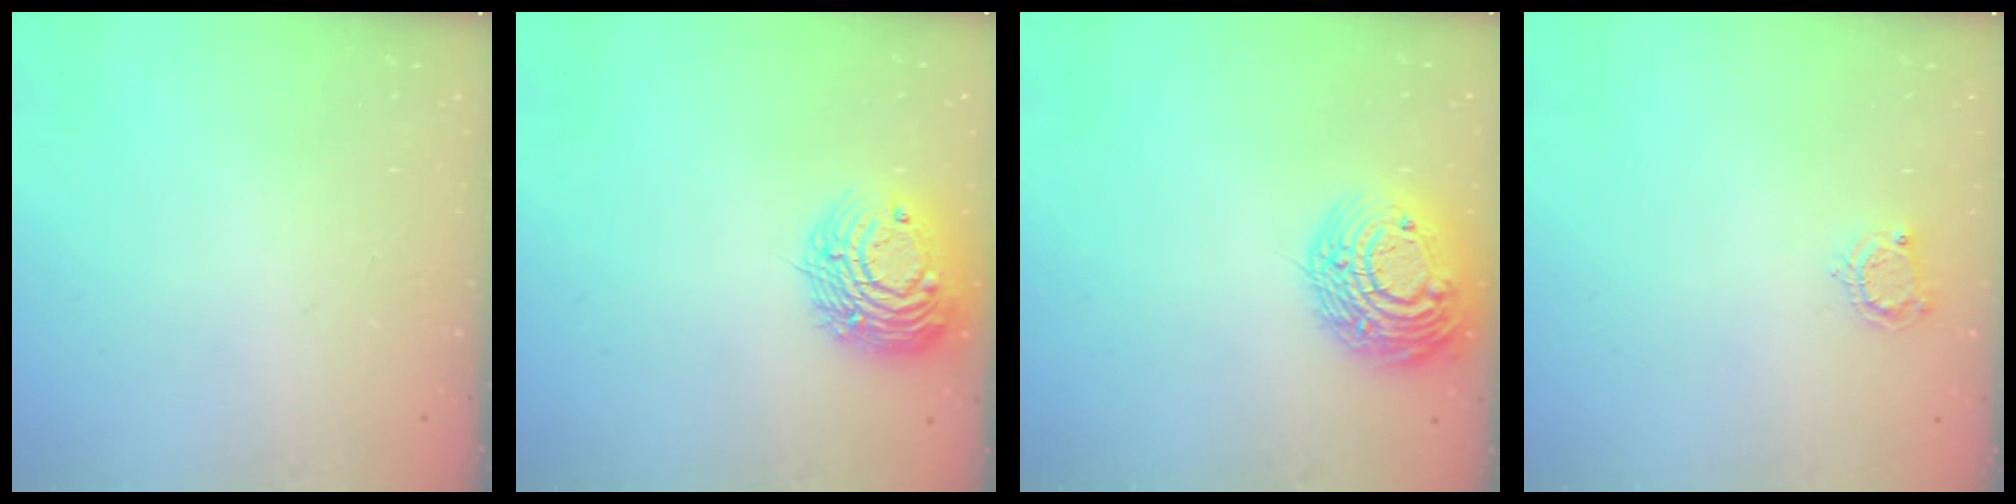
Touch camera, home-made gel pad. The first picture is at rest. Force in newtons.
{"total": 13.8, "press": 13.7, "slide": 1.2}
{"total": 16.7, "press": 16.7, "slide": 1.4}
{"total": 5.2, "press": 5.1, "slide": 0.6}